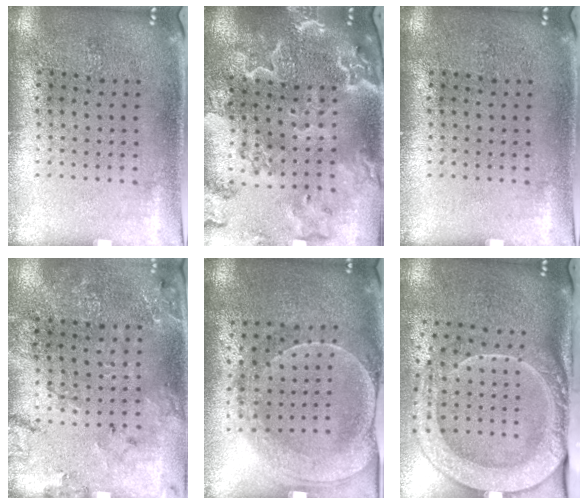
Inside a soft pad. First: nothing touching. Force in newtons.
{"total": 3.4, "press": 3.0, "slide": 1.5}
{"total": 0.0}
{"total": 1.7, "press": 1.6, "slide": 0.5}
{"total": 1.8, "press": 1.8, "slide": 0.5}
{"total": 2.5, "press": 2.0, "slide": 1.6}